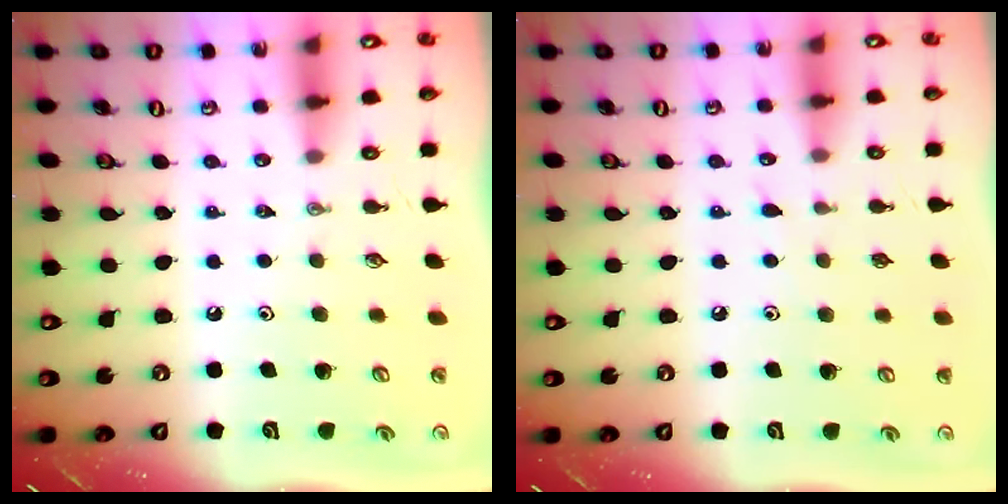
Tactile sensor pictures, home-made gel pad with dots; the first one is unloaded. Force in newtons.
{"total": 3.3, "press": 3.2, "slide": 0.5}